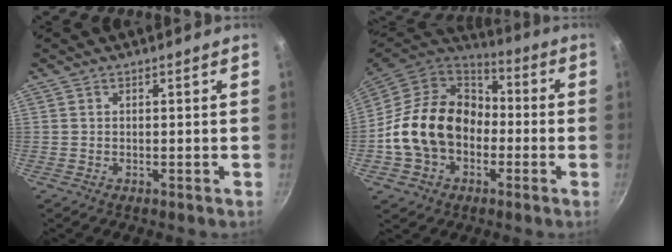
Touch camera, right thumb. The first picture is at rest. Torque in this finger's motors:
{"motor_torque": [2.50, 2.51, 0.23, -0.30, 0.18]}